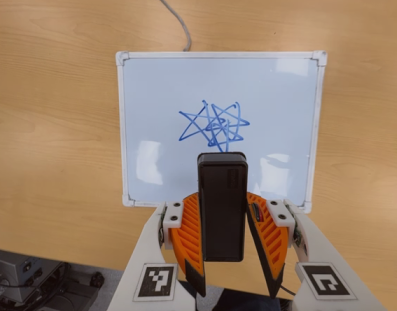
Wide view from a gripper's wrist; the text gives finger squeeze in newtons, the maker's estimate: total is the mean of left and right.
{"total": 5.1, "left": 4.8, "right": 5.4}